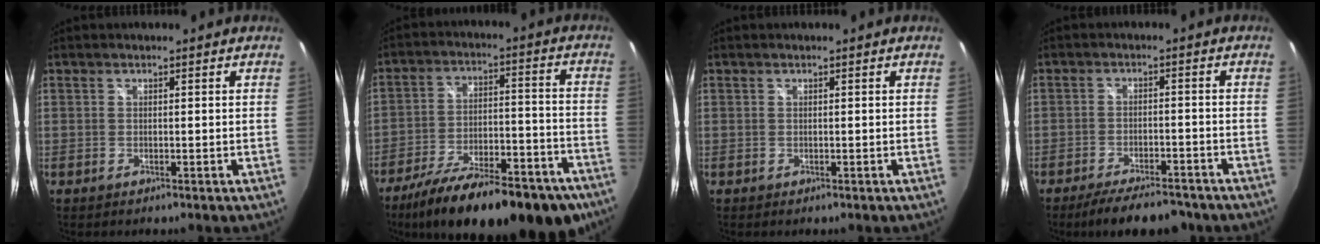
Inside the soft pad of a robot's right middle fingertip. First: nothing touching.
{"total": 26.3, "force": [-19.8, 8.5, 15.1], "torque": [-0.251, -0.035, -0.279]}
{"total": 0.0}
{"total": 10.8, "force": [-9.0, 3.1, 5.2], "torque": [-0.108, -0.012, -0.134]}